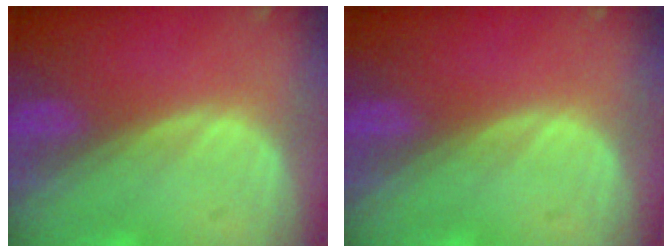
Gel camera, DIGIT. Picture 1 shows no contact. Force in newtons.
{"total": 0.0}